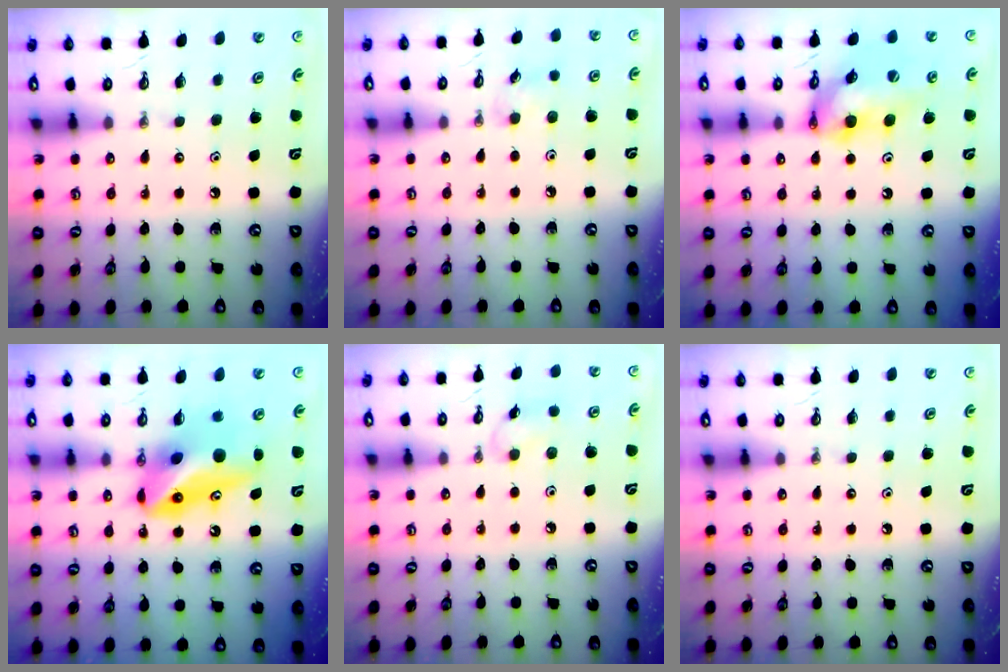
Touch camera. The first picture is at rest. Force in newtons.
{"total": 4.8, "press": 4.5, "slide": 1.4}
{"total": 13.9, "press": 13.5, "slide": 3.6}
{"total": 10.5, "press": 10.4, "slide": 1.6}
{"total": 5.6, "press": 5.5, "slide": 0.7}
{"total": 0.0}